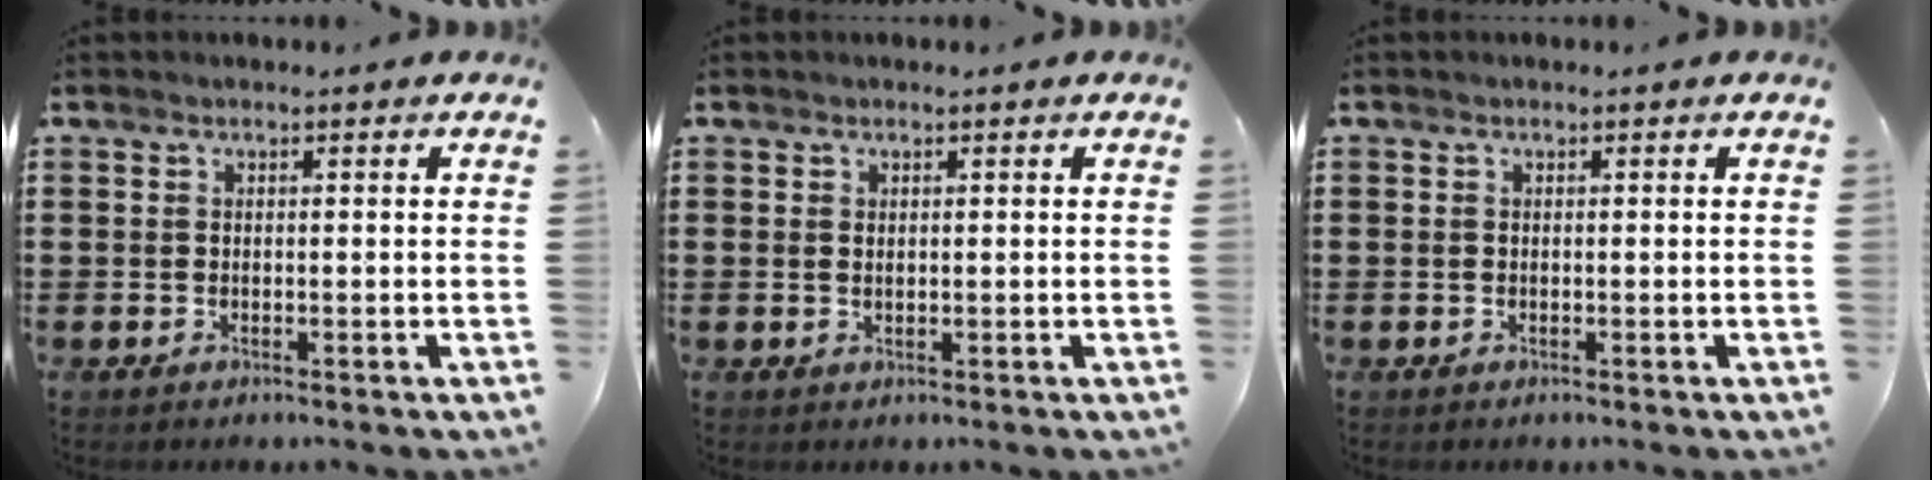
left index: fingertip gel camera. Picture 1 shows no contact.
{"total": 0.6, "force": [0.3, 0.3, 0.5], "torque": [-0.011, 0.002, 0.006]}
{"total": 0.0}